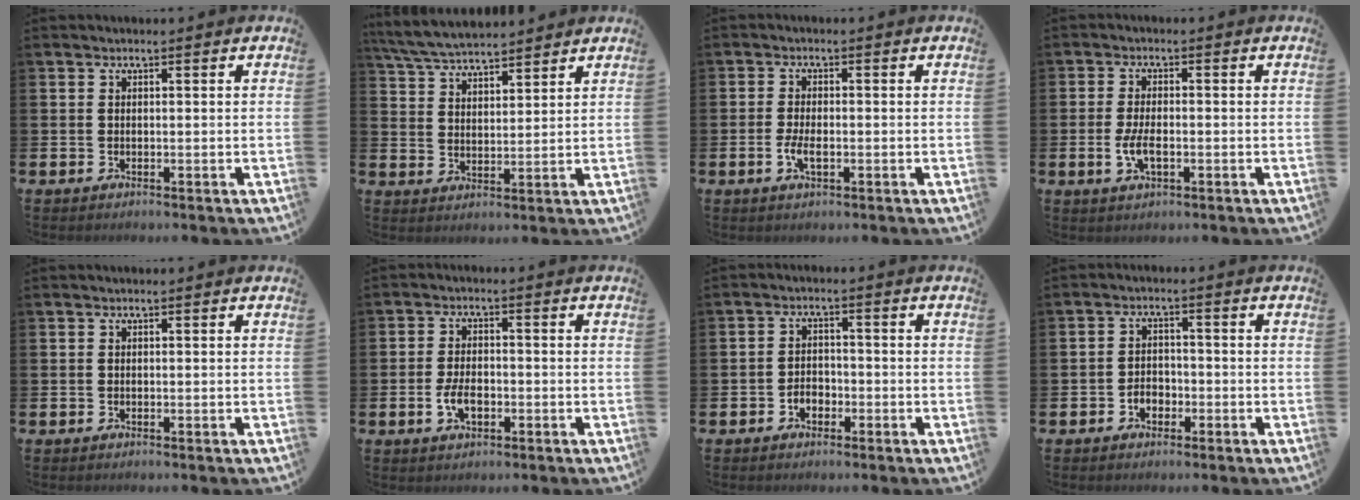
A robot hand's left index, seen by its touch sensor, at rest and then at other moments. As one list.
[{"total": 5.7, "force": [5.6, 0.8, 1.0], "torque": [-0.040, -0.026, 0.100]}, {"total": 2.7, "force": [-0.7, 1.1, 2.3], "torque": [-0.041, -0.006, -0.017]}, {"total": 3.6, "force": [-0.8, 1.6, 3.2], "torque": [-0.055, -0.002, -0.017]}, {"total": 0.0}, {"total": 4.0, "force": [-1.1, 2.2, 3.1], "torque": [-0.053, -0.001, -0.023]}, {"total": 2.2, "force": [-1.3, 1.6, 0.9], "torque": [-0.013, 0.000, -0.030]}, {"total": 2.4, "force": [-1.3, 1.8, 1.0], "torque": [-0.014, 0.001, -0.030]}]